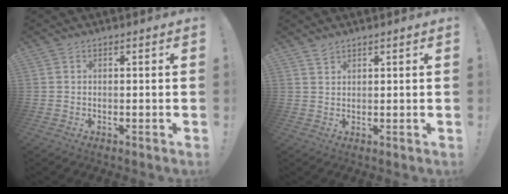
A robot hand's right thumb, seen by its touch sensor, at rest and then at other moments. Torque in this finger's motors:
{"motor_torque": [-0.19, 0.49, 0.16, -0.02, 0.00]}